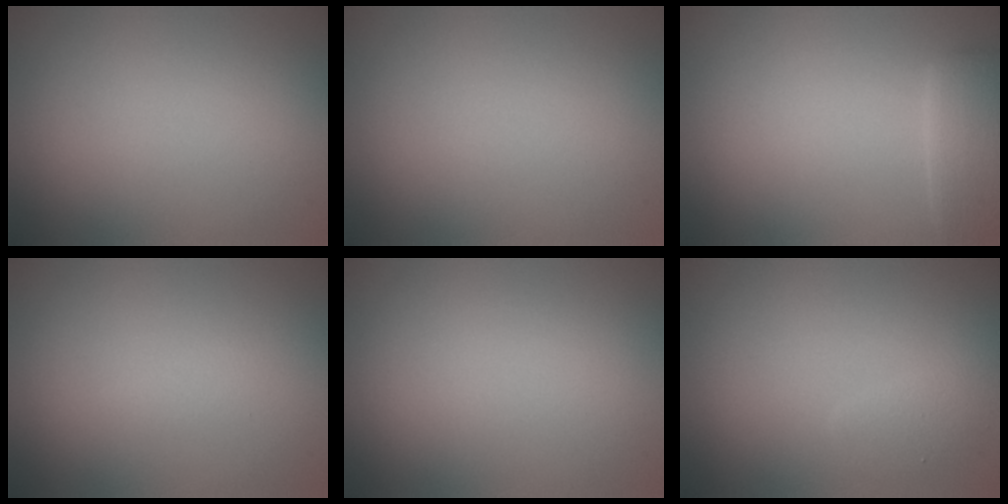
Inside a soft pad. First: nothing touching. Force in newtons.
{"total": 0.0}
{"total": 2.9, "press": 2.8, "slide": 0.2}
{"total": 0.7, "press": 0.7, "slide": 0.1}
{"total": 0.0}
{"total": 1.4, "press": 1.4, "slide": 0.1}